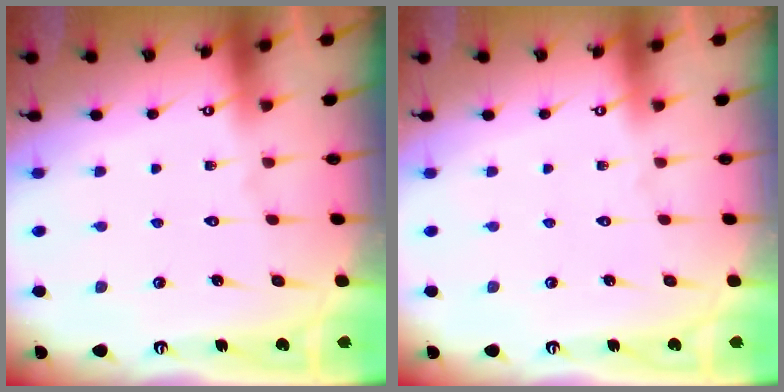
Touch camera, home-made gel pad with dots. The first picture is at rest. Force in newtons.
{"total": 0.0}